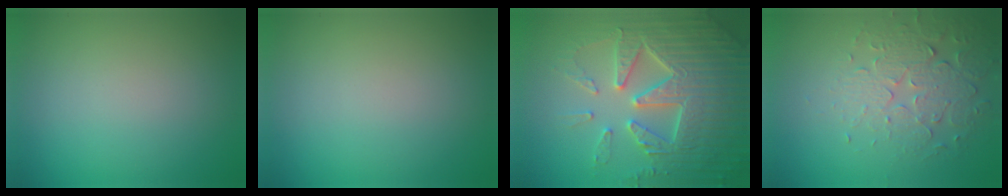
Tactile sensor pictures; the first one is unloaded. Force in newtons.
{"total": 0.0}
{"total": 7.7, "press": 7.6, "slide": 1.5}
{"total": 4.0, "press": 3.5, "slide": 1.8}